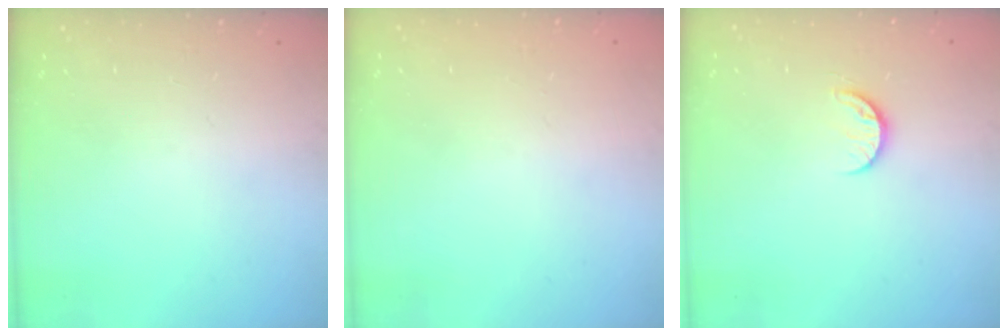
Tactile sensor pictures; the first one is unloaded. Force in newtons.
{"total": 0.7, "press": 0.7, "slide": 0.1}
{"total": 7.5, "press": 7.5, "slide": 0.8}